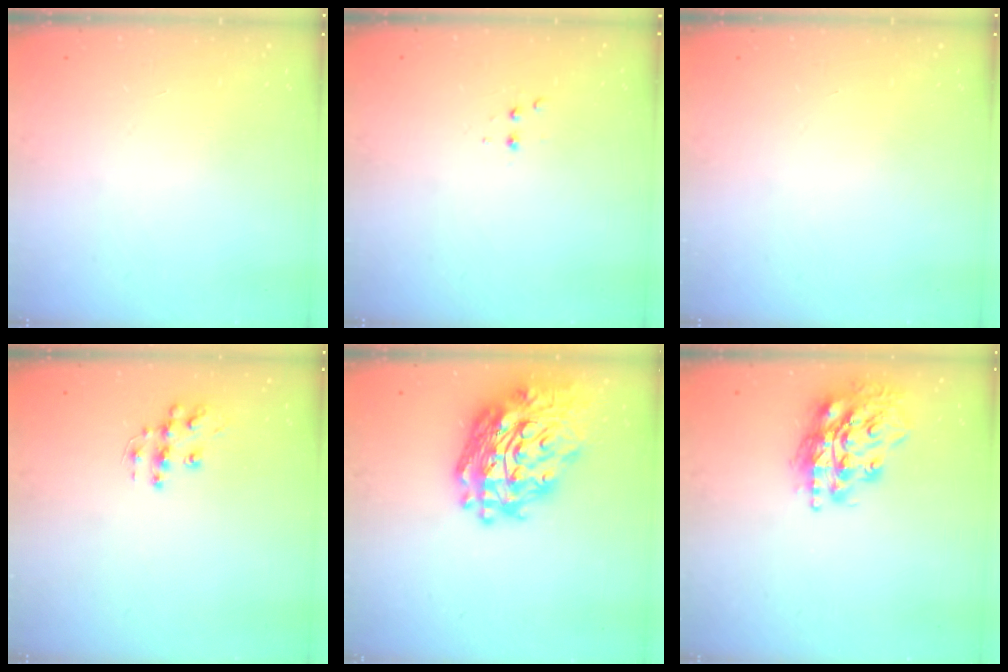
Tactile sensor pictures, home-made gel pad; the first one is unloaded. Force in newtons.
{"total": 2.5, "press": 2.4, "slide": 0.5}
{"total": 0.0}
{"total": 9.8, "press": 9.8, "slide": 0.6}
{"total": 24.3, "press": 24.2, "slide": 2.6}
{"total": 17.0, "press": 16.9, "slide": 2.3}